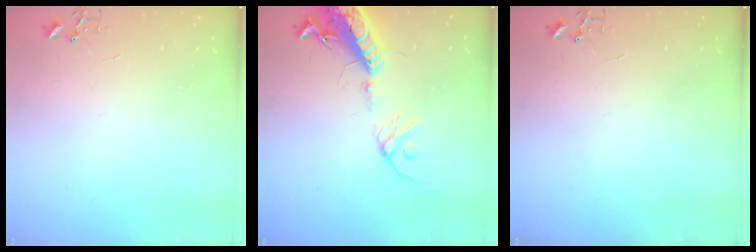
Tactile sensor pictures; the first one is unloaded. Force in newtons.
{"total": 17.4, "press": 16.9, "slide": 4.1}
{"total": 0.0}